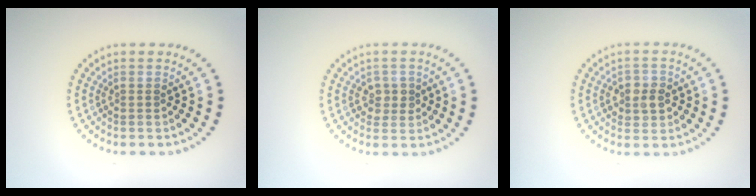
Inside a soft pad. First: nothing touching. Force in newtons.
{"total": 1.8, "press": 1.7, "slide": 0.4}
{"total": 2.3, "press": 2.3, "slide": 0.2}